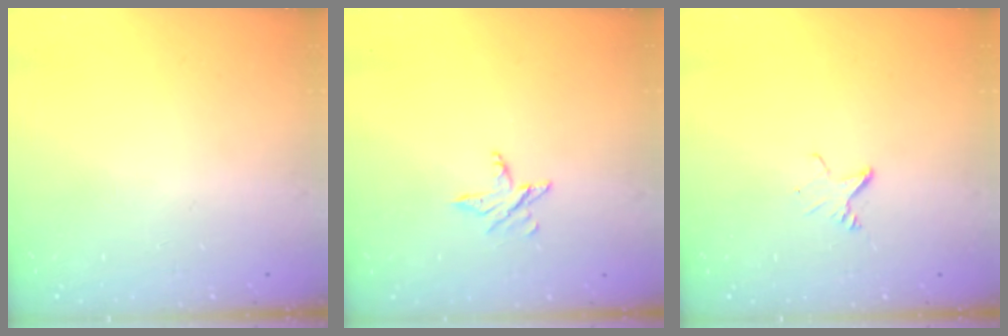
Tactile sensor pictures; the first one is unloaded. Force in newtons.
{"total": 3.8, "press": 3.7, "slide": 0.3}
{"total": 2.5, "press": 2.5, "slide": 0.1}